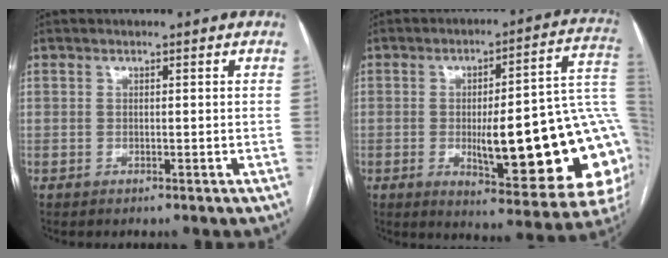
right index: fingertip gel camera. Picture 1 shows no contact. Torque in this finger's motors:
{"motor_torque": [2.14, 0.00, 1.04, 0.21]}